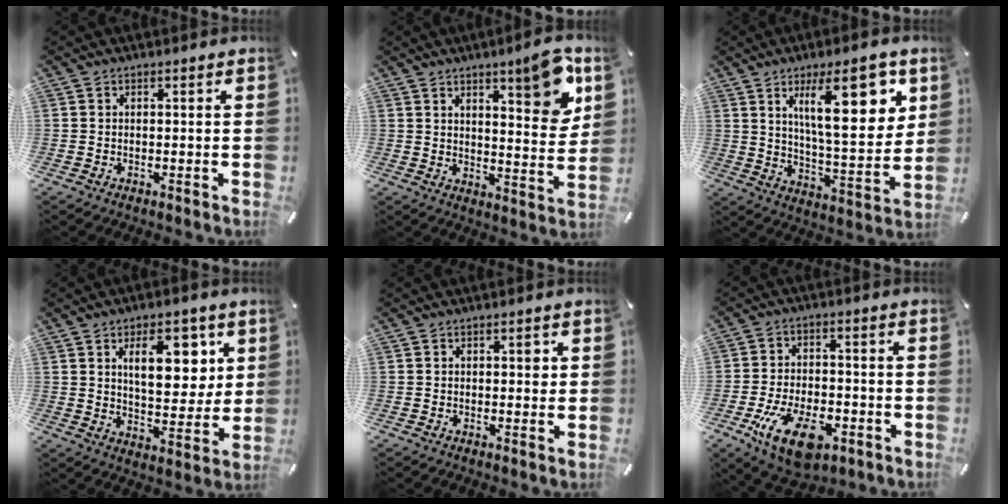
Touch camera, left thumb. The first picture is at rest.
{"total": 11.2, "force": [7.2, 3.2, 7.9], "torque": [-0.095, -0.049, 0.116]}
{"total": 20.1, "force": [8.4, 7.2, 16.8], "torque": [-0.246, -0.025, 0.127]}
{"total": 14.0, "force": [5.8, 7.2, 10.5], "torque": [-0.147, -0.011, 0.094]}
{"total": 1.8, "force": [0.4, 1.0, 1.4], "torque": [-0.012, -0.001, 0.001]}
{"total": 14.1, "force": [-6.5, 7.7, 9.8], "torque": [-0.179, 0.029, -0.106]}